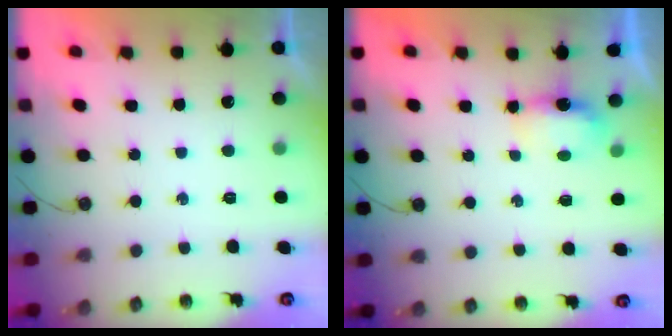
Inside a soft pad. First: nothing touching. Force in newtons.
{"total": 4.3, "press": 4.2, "slide": 0.7}